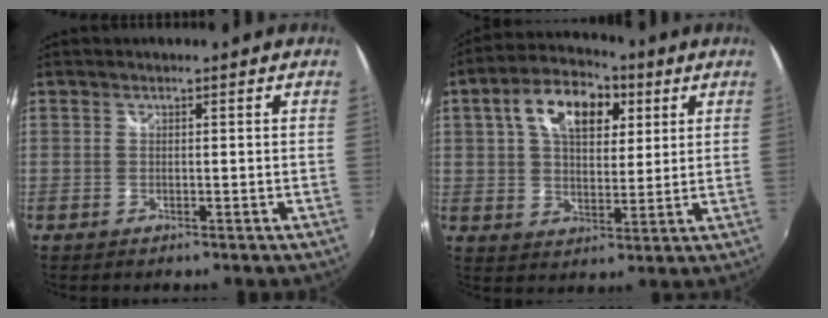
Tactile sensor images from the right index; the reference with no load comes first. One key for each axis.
{"total": 13.3, "fx": 5.0, "fy": 7.6, "fz": 9.7, "tx": -0.172, "ty": 0.032, "tz": 0.079}